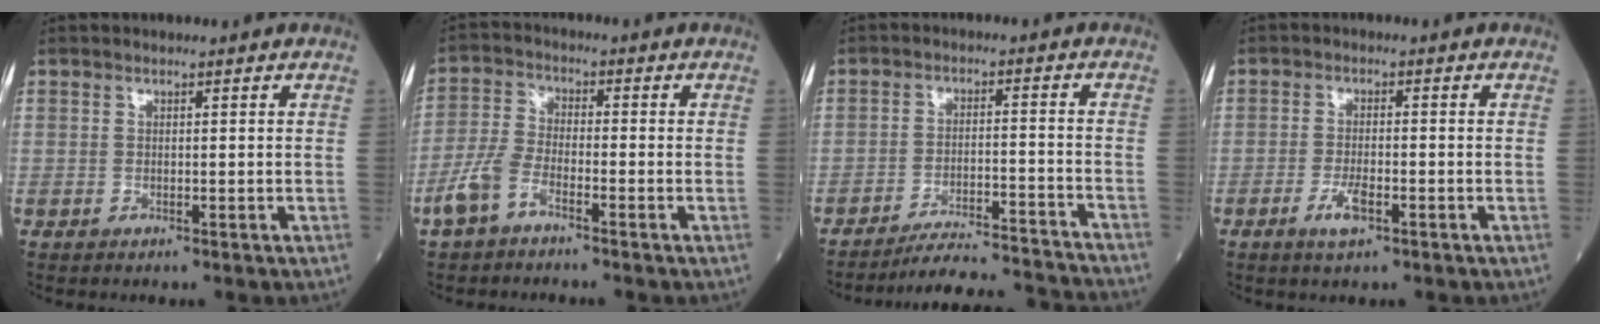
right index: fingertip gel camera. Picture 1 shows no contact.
{"total": 5.5, "force": [-3.5, 2.2, 3.7], "torque": [-0.095, -0.001, -0.076]}
{"total": 14.9, "force": [-14.6, -0.4, 3.1], "torque": [-0.040, -0.005, -0.201]}
{"total": 3.6, "force": [-1.8, 0.9, 2.9], "torque": [-0.060, -0.002, -0.032]}